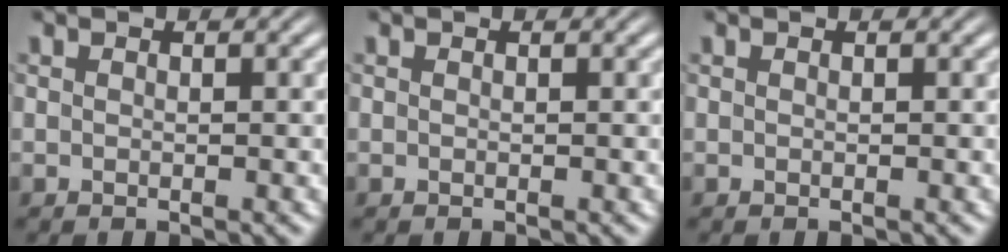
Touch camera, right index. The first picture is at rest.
{"total": 0.0}
{"total": 0.0}